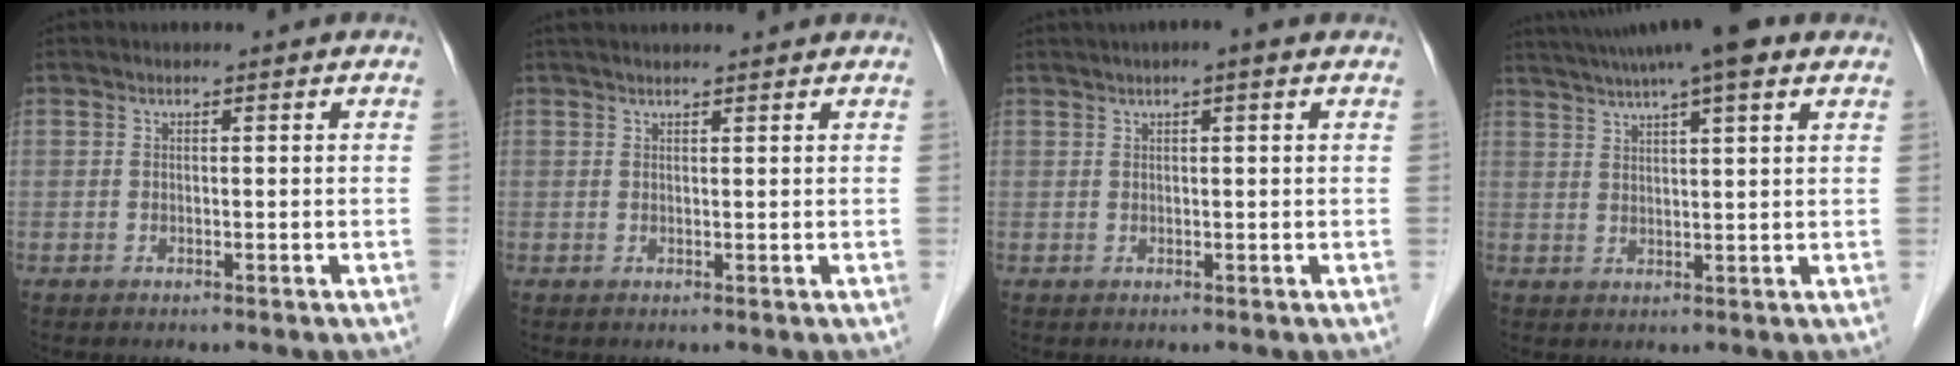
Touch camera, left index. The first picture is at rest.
{"total": 6.7, "force": [6.1, 0.4, 2.7], "torque": [-0.036, 0.032, 0.075]}
{"total": 2.2, "force": [1.3, 0.0, 1.7], "torque": [-0.027, 0.012, 0.018]}
{"total": 13.1, "force": [10.1, 1.1, 8.3], "torque": [-0.138, 0.038, 0.143]}